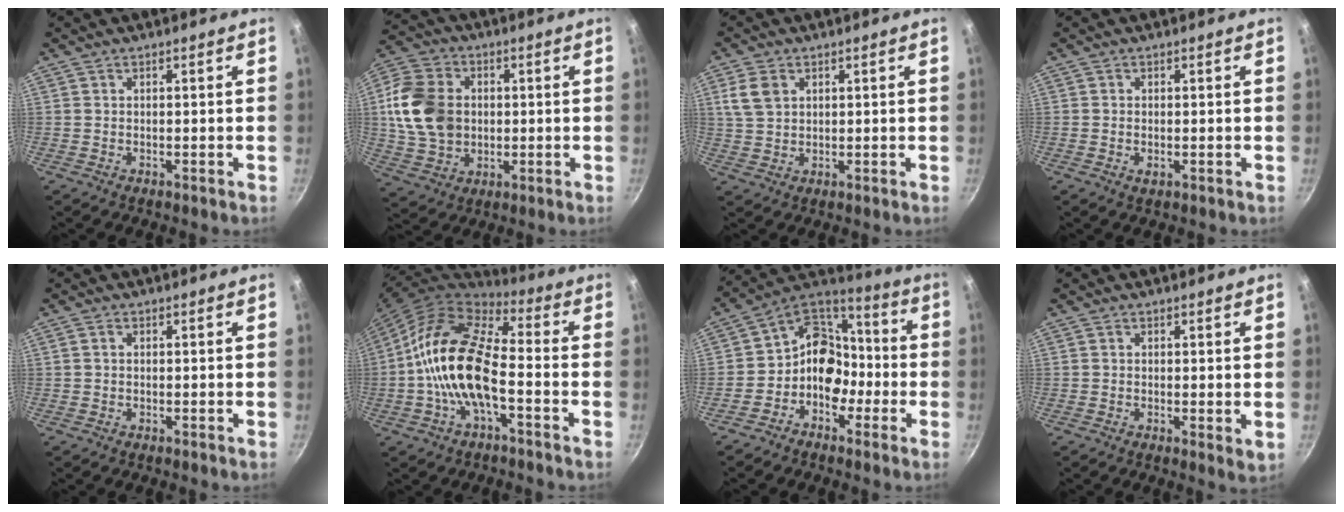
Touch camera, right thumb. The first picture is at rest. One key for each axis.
{"total": 15.1, "fx": 1.2, "fy": 11.9, "fz": 9.3, "tx": -0.159, "ty": 0.008, "tz": 0.023}
{"total": 5.4, "fx": 1.9, "fy": 3.8, "fz": 3.2, "tx": -0.055, "ty": 0.001, "tz": 0.039}
{"total": 1.1, "fx": -0.2, "fy": 0.6, "fz": 0.8, "tx": -0.016, "ty": -0.001, "tz": -0.004}
{"total": 0.7, "fx": 0.1, "fy": 0.6, "fz": 0.4, "tx": -0.007, "ty": 0.004, "tz": 0.000}
{"total": 16.8, "fx": -3.1, "fy": 7.7, "fz": 14.6, "tx": -0.262, "ty": 0.039, "tz": -0.076}
{"total": 12.1, "fx": -3.7, "fy": 9.8, "fz": 6.0, "tx": -0.038, "ty": 0.062, "tz": -0.085}
{"total": 2.1, "fx": 0.4, "fy": 0.8, "fz": 1.9, "tx": -0.027, "ty": -0.007, "tz": 0.003}